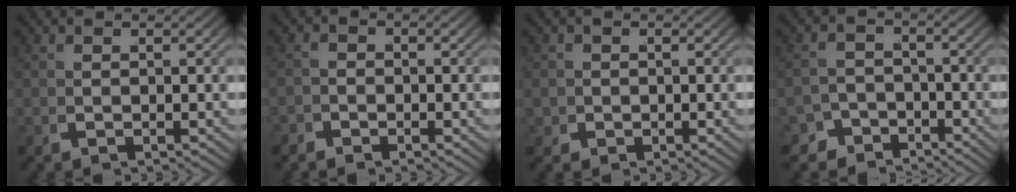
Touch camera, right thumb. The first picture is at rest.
{"total": 1.3, "force": [-1.2, 0.5, -0.3], "torque": [0.019, 0.006, -0.030]}
{"total": 2.4, "force": [-0.4, 2.2, 1.0], "torque": [-0.022, -0.011, -0.001]}
{"total": 5.8, "force": [-4.5, 3.5, 1.0], "torque": [0.023, -0.024, -0.078]}